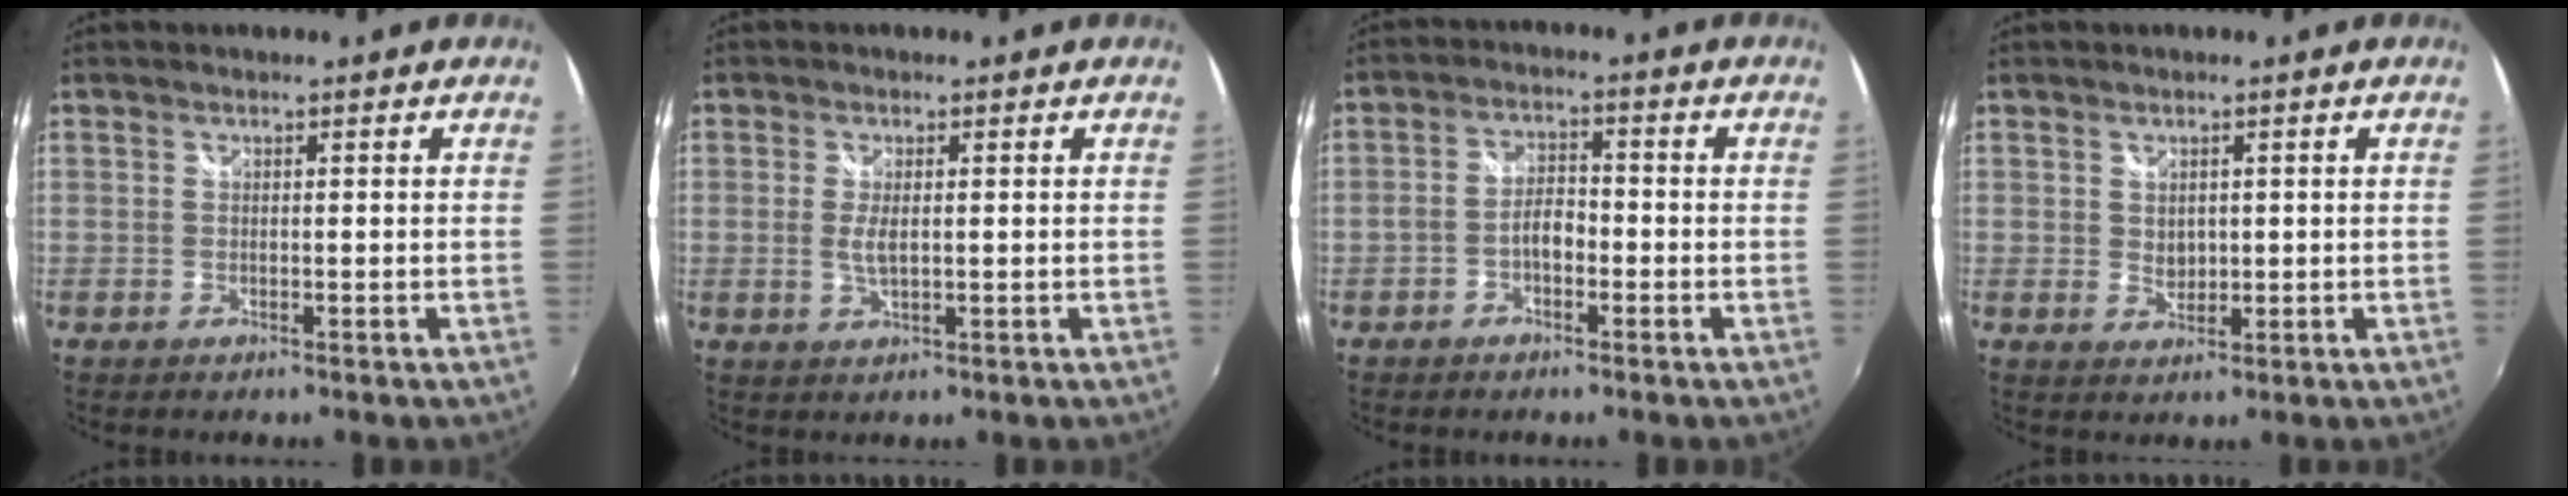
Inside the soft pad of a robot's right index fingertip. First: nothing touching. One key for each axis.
{"total": 3.0, "fx": 0.0, "fy": 1.1, "fz": 2.8, "tx": -0.054, "ty": -0.005, "tz": 0.001}
{"total": 4.0, "fx": -1.9, "fy": 2.0, "fz": 2.9, "tx": -0.061, "ty": 0.011, "tz": -0.035}
{"total": 2.6, "fx": 0.5, "fy": 2.1, "fz": 1.4, "tx": -0.017, "ty": 0.000, "tz": 0.010}